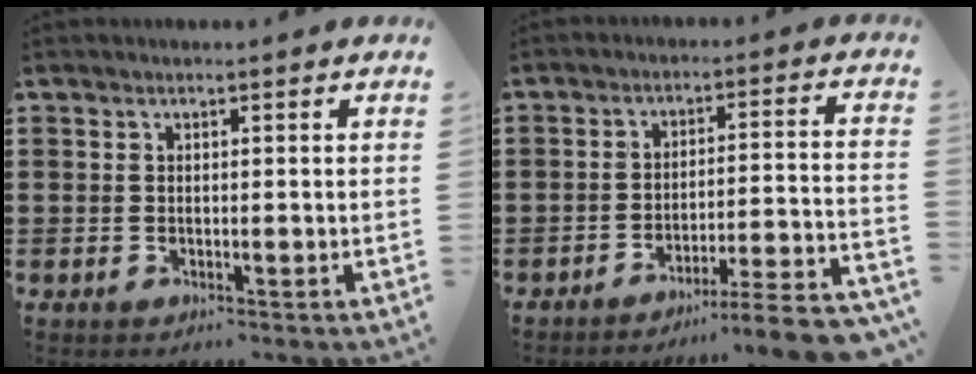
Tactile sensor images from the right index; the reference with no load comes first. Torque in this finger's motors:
{"motor_torque": [1.43, -0.71, 0.70, 0.04]}